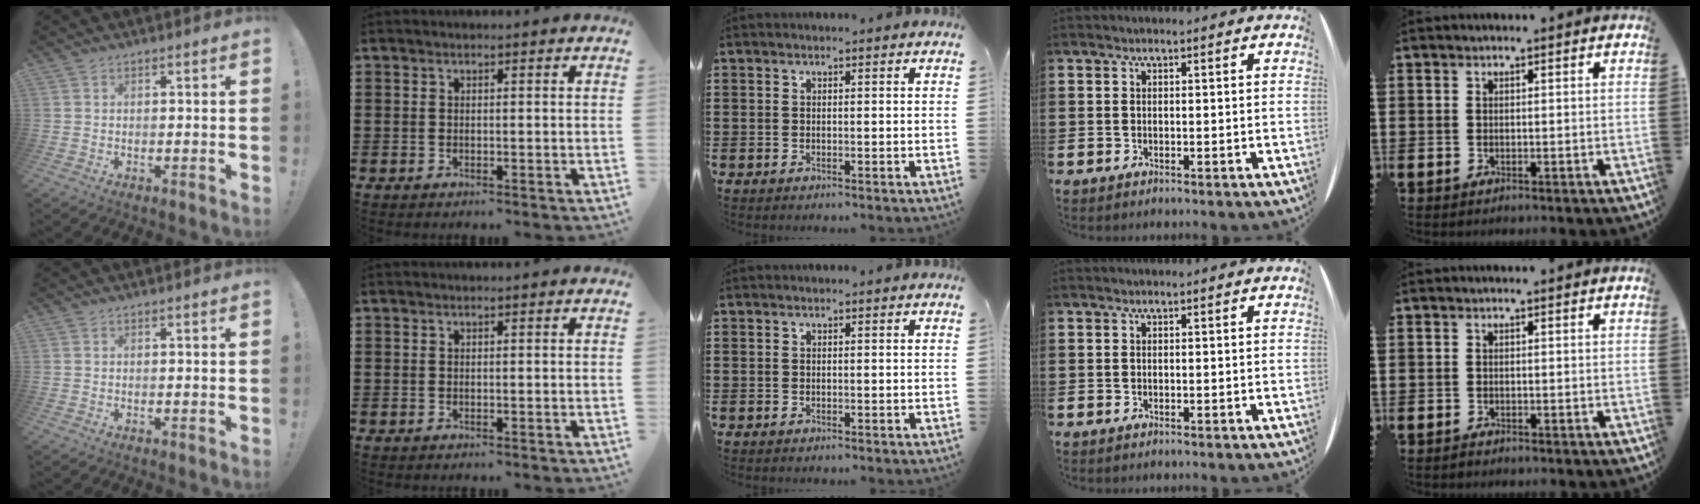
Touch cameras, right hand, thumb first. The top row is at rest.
{}